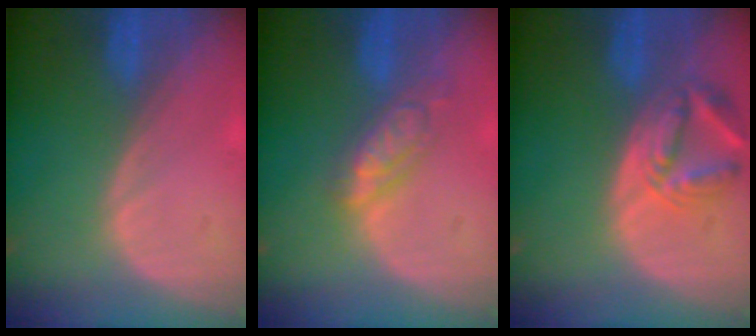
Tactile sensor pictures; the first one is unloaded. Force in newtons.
{"total": 5.5, "press": 5.0, "slide": 2.4}
{"total": 6.8, "press": 6.3, "slide": 2.6}